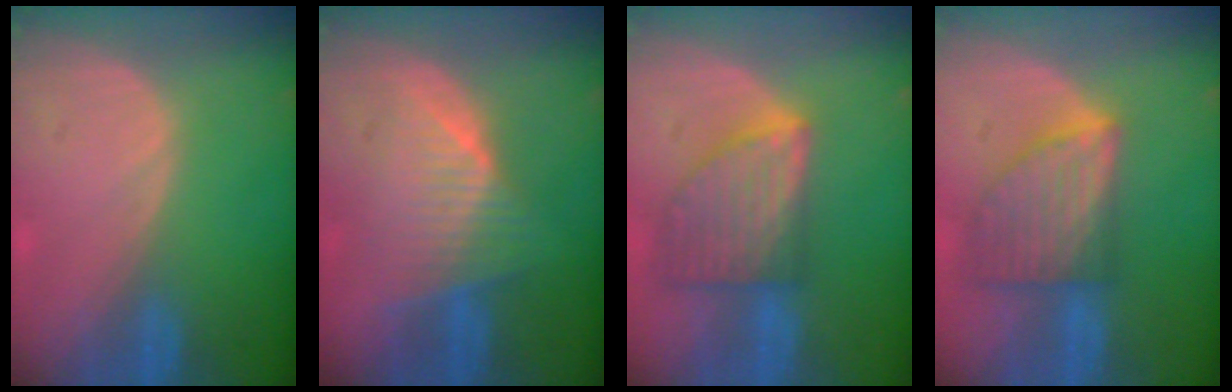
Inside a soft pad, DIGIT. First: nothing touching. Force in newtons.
{"total": 7.5, "press": 6.7, "slide": 3.3}
{"total": 8.1, "press": 7.4, "slide": 3.4}
{"total": 8.0, "press": 7.3, "slide": 3.2}